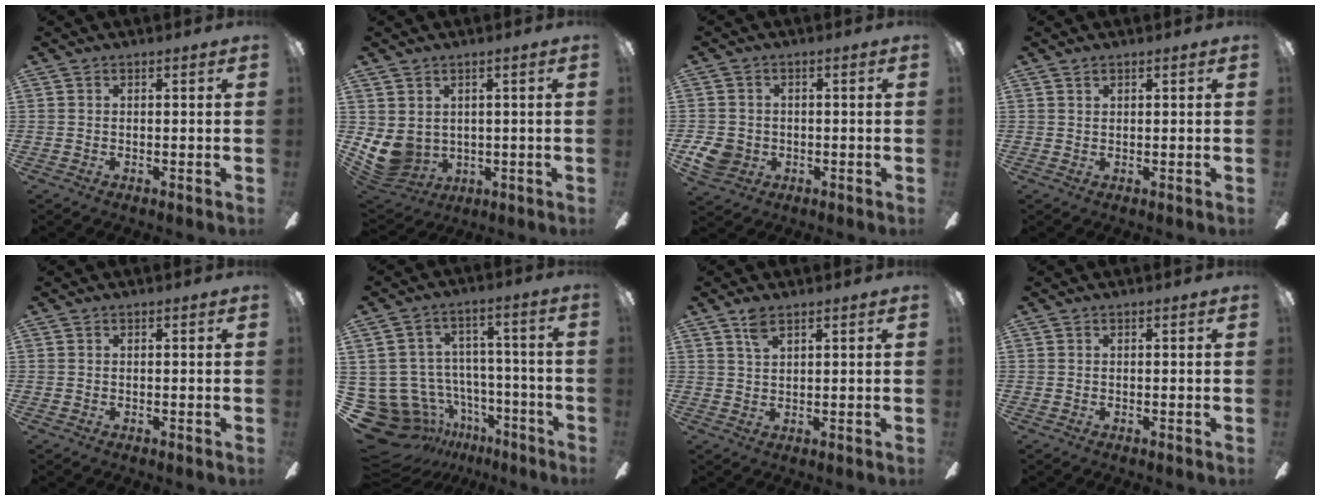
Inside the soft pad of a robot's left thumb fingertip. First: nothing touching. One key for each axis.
{"total": 7.8, "fx": 0.9, "fy": 6.8, "fz": 3.6, "tx": -0.108, "ty": -0.020, "tz": 0.021}
{"total": 5.7, "fx": -1.3, "fy": 5.1, "fz": 2.2, "tx": -0.043, "ty": 0.006, "tz": -0.024}
{"total": 1.0, "fx": 0.7, "fy": 0.5, "fz": 0.5, "tx": -0.013, "ty": 0.002, "tz": 0.012}
{"total": 0.0}
{"total": 13.8, "fx": -7.8, "fy": 10.4, "fz": 4.4, "tx": -0.121, "ty": 0.038, "tz": -0.113}
{"total": 3.5, "fx": 2.3, "fy": 1.4, "fz": 2.3, "tx": -0.052, "ty": 0.001, "tz": 0.042}
{"total": 0.0}